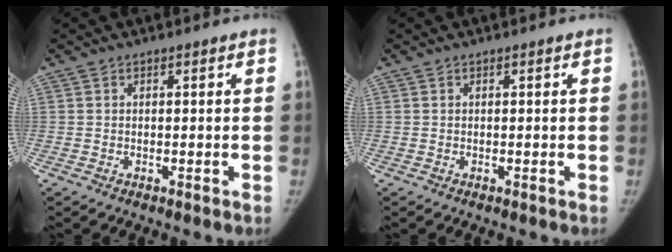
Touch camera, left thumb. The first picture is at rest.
{"total": 0.0}